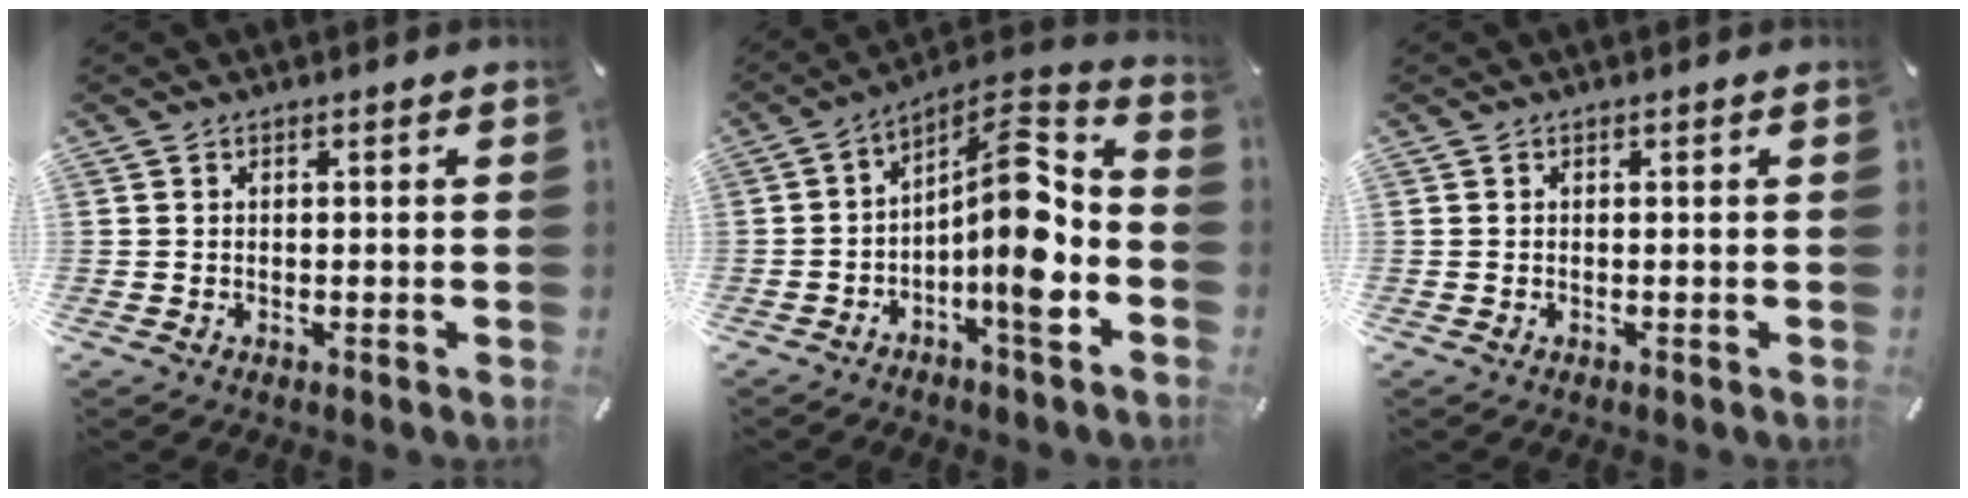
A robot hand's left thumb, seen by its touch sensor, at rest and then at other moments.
{"total": 13.6, "force": [-3.4, 4.8, 12.3], "torque": [-0.179, -0.010, -0.062]}
{"total": 0.0}